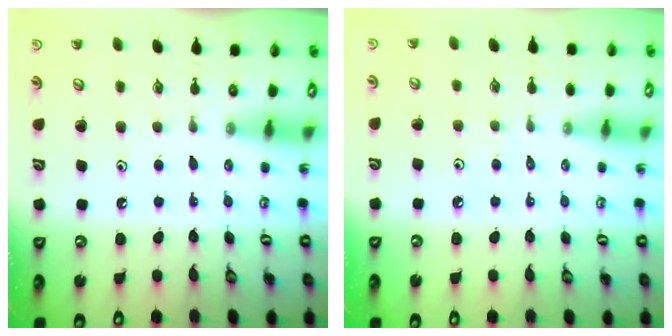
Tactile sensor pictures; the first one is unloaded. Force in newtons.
{"total": 1.5, "press": 1.4, "slide": 0.4}